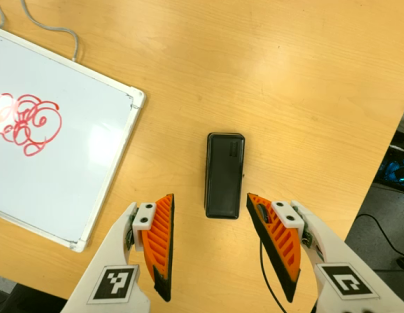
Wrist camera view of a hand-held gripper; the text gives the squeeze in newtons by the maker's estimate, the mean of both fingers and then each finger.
{"total": 0.0}